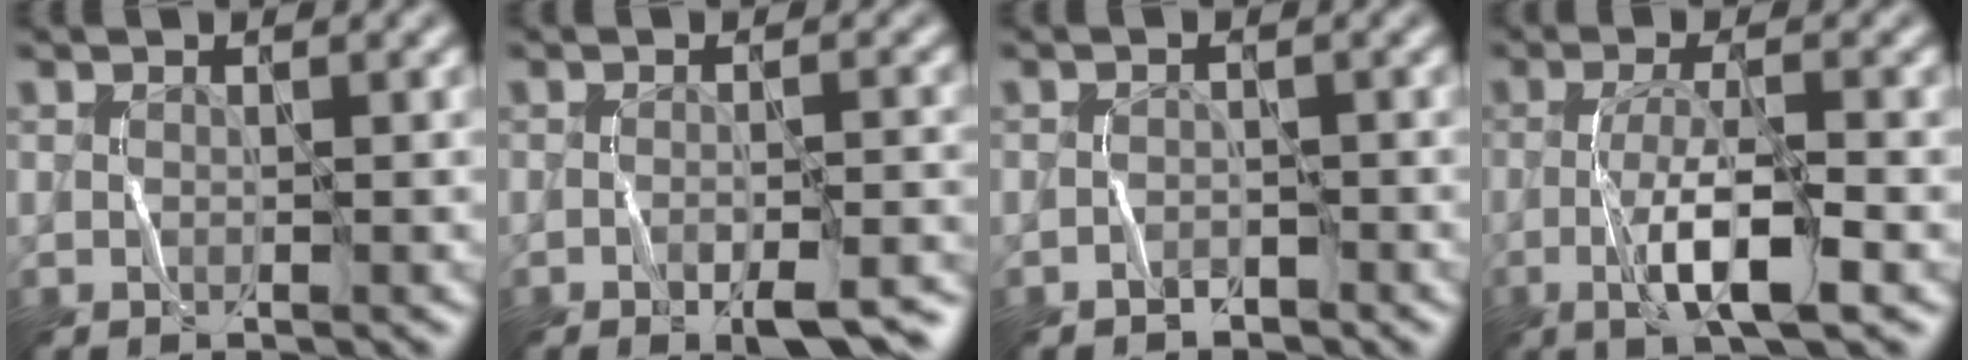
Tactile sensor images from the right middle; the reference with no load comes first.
{"total": 4.7, "force": [-3.0, 1.1, 3.4], "torque": [-0.050, 0.005, -0.040]}
{"total": 0.8, "force": [-0.7, 0.4, -0.2], "torque": [0.006, 0.010, -0.011]}
{"total": 5.7, "force": [-2.1, 1.2, 5.2], "torque": [-0.094, 0.012, -0.041]}